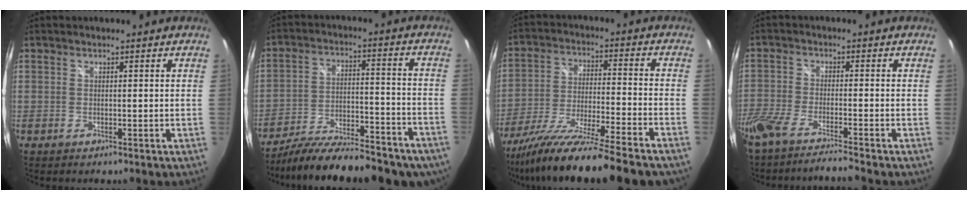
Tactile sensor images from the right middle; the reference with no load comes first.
{"total": 23.7, "force": [-19.1, 6.8, 12.2], "torque": [-0.209, -0.033, -0.261]}
{"total": 19.9, "force": [-16.5, -0.9, 11.1], "torque": [-0.206, -0.060, -0.275]}
{"total": 9.8, "force": [-8.5, -0.1, 4.9], "torque": [-0.117, -0.036, -0.154]}